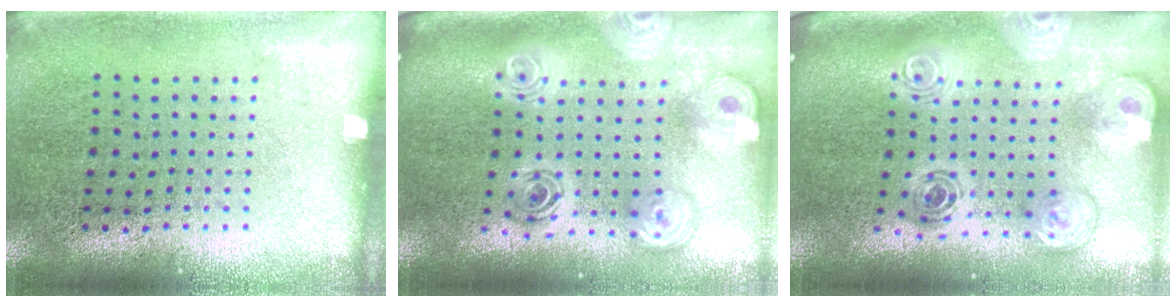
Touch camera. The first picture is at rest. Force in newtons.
{"total": 2.6, "press": 1.9, "slide": 1.8}
{"total": 2.1, "press": 1.8, "slide": 1.1}